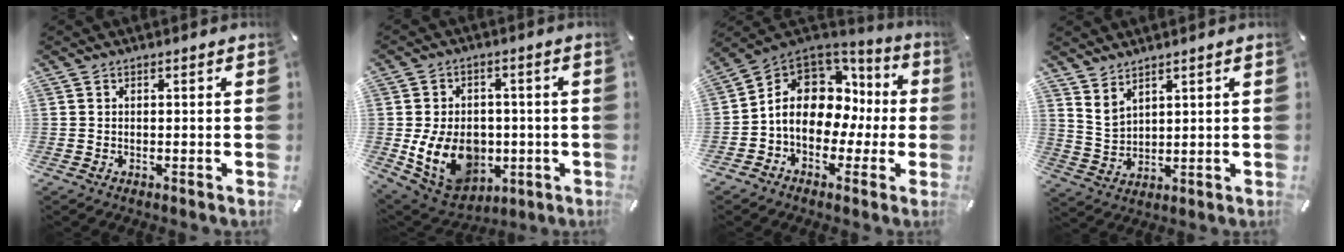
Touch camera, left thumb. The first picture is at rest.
{"total": 14.3, "force": [-2.1, 11.4, 8.4], "torque": [-0.168, 0.000, -0.028]}
{"total": 13.4, "force": [0.4, 10.6, 8.1], "torque": [-0.158, -0.005, 0.006]}
{"total": 4.1, "force": [3.5, 2.0, 0.8], "torque": [-0.028, -0.014, 0.067]}